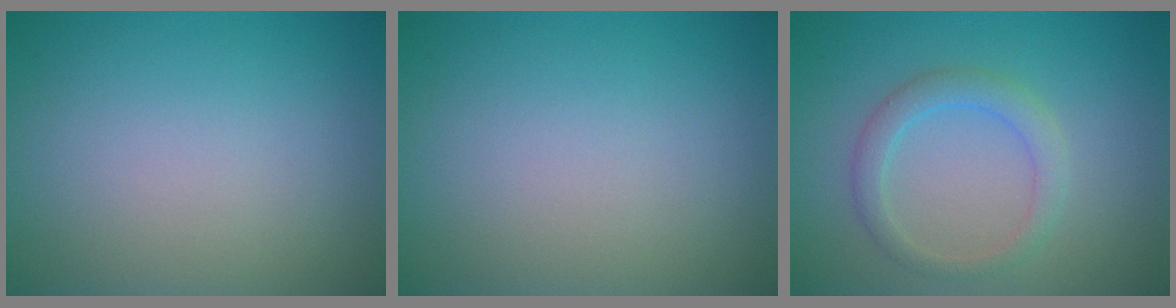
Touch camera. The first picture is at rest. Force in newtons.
{"total": 0.0}
{"total": 2.4, "press": 2.4, "slide": 0.2}